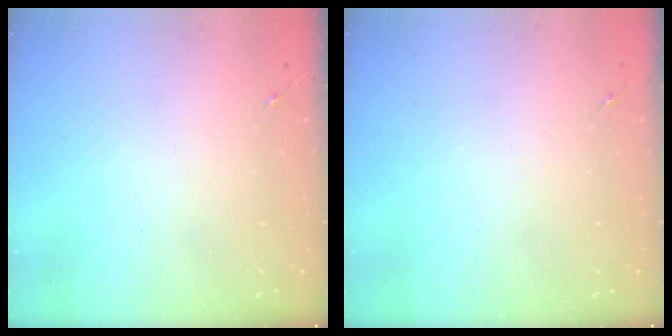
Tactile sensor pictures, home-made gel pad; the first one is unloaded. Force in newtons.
{"total": 0.0}